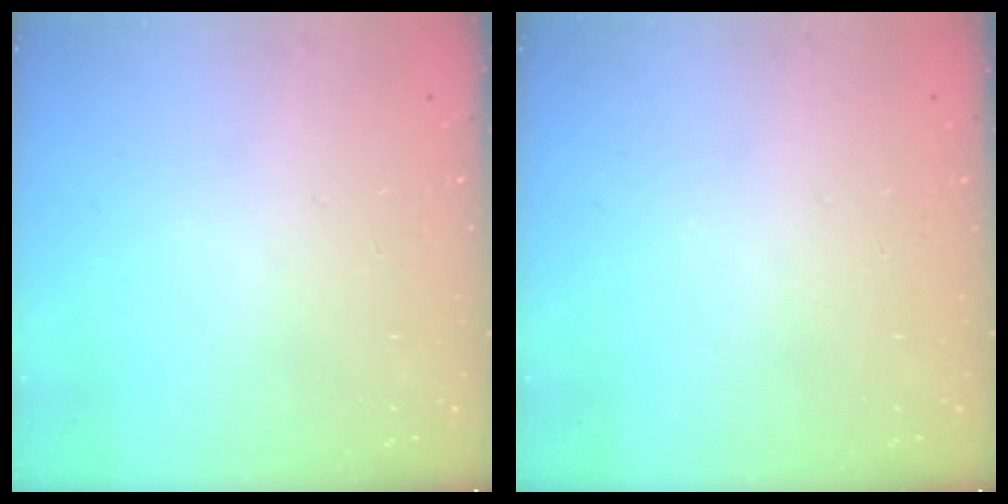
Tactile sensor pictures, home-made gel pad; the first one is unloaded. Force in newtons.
{"total": 0.0}